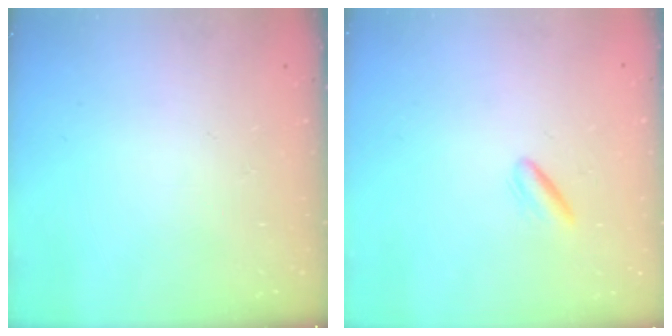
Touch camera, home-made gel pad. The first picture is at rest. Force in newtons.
{"total": 1.5, "press": 1.4, "slide": 0.7}